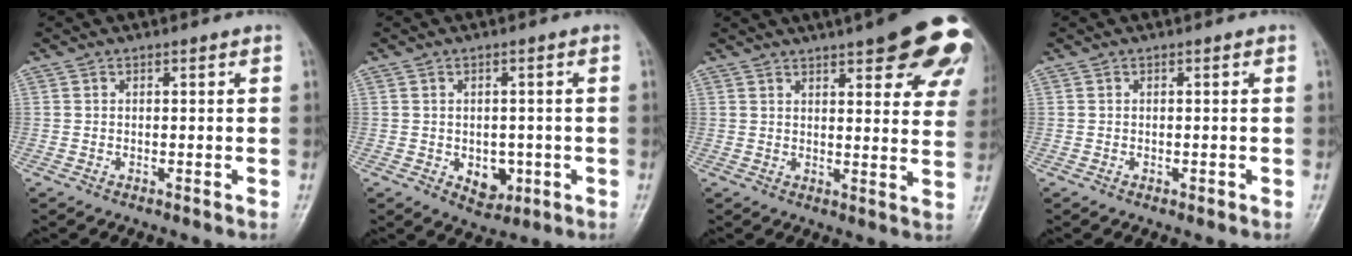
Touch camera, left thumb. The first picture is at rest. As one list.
[{"total": 5.2, "force": [-1.3, 3.8, 3.3], "torque": [-0.019, 0.003, -0.006]}, {"total": 22.2, "force": [13.4, 6.2, 16.5], "torque": [-0.175, -0.021, 0.152]}, {"total": 0.8, "force": [-0.3, 0.4, 0.6], "torque": [-0.006, 0.007, -0.004]}]